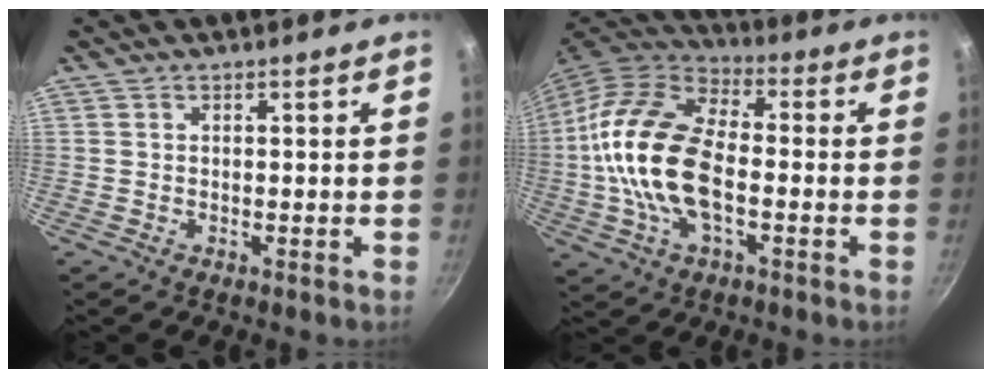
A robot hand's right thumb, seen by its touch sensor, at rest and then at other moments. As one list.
[{"total": 19.4, "force": [-2.0, 10.5, 16.2], "torque": [-0.305, 0.033, -0.050]}]